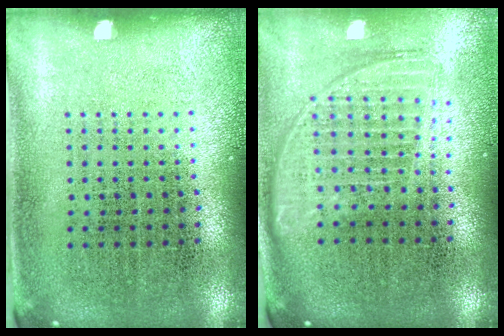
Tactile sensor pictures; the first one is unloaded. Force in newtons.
{"total": 1.8, "press": 1.5, "slide": 0.9}